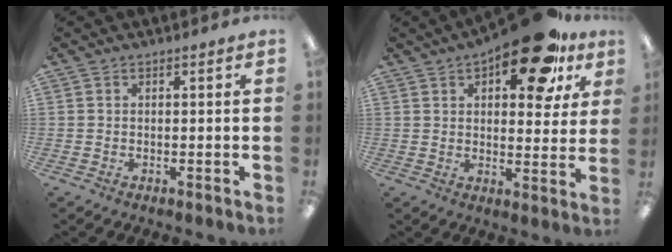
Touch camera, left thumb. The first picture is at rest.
{"total": 18.5, "force": [10.9, 8.0, 12.7], "torque": [-0.159, -0.055, 0.170]}